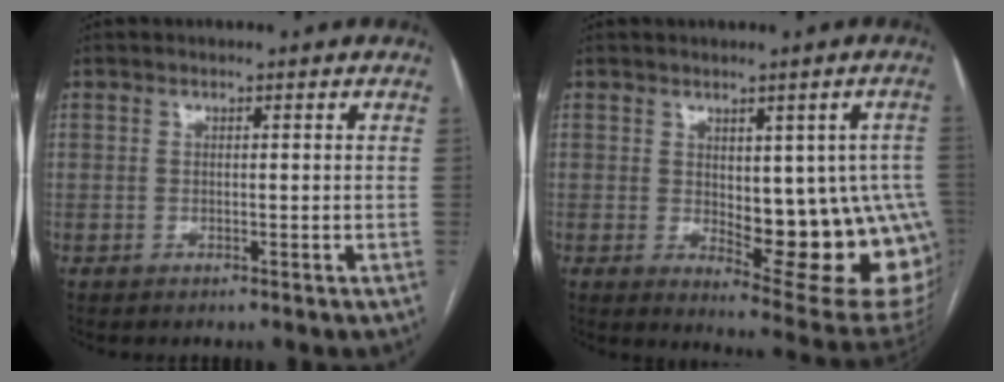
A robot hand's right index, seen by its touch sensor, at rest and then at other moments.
{"total": 16.9, "force": [-1.7, 5.8, 15.7], "torque": [-0.132, 0.004, 0.001]}